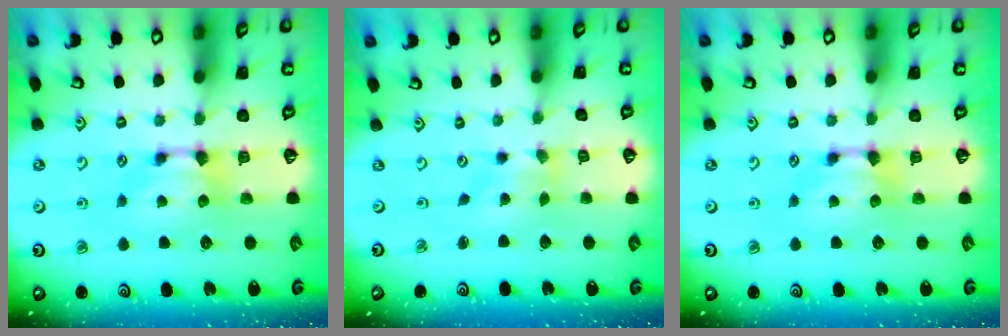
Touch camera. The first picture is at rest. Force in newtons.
{"total": 1.6, "press": 1.0, "slide": 1.3}
{"total": 0.0}